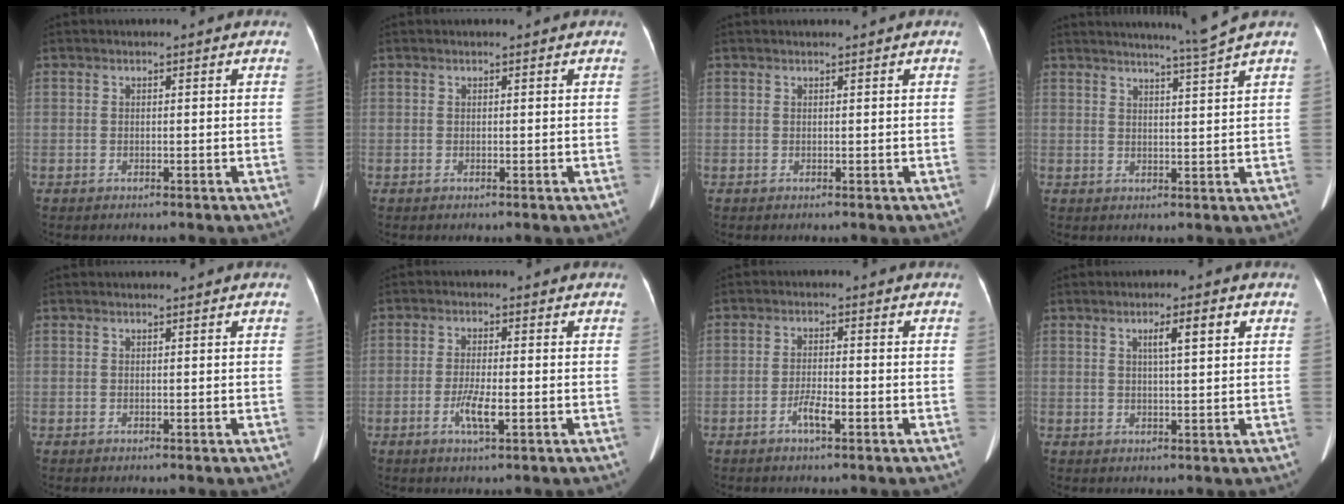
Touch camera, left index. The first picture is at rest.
{"total": 0.0}
{"total": 0.7, "force": [0.5, -0.1, 0.3], "torque": [-0.007, 0.004, 0.015]}
{"total": 5.1, "force": [4.3, -2.2, 1.6], "torque": [-0.028, -0.017, 0.068]}
{"total": 0.6, "force": [0.5, -0.1, 0.3], "torque": [-0.007, 0.004, 0.014]}
{"total": 3.9, "force": [-1.4, 0.6, 3.6], "torque": [-0.075, -0.004, -0.026]}
{"total": 3.0, "force": [-1.6, 0.5, 2.4], "torque": [-0.047, 0.001, -0.031]}
{"total": 4.1, "force": [1.7, 0.3, 3.7], "torque": [-0.060, 0.005, 0.026]}